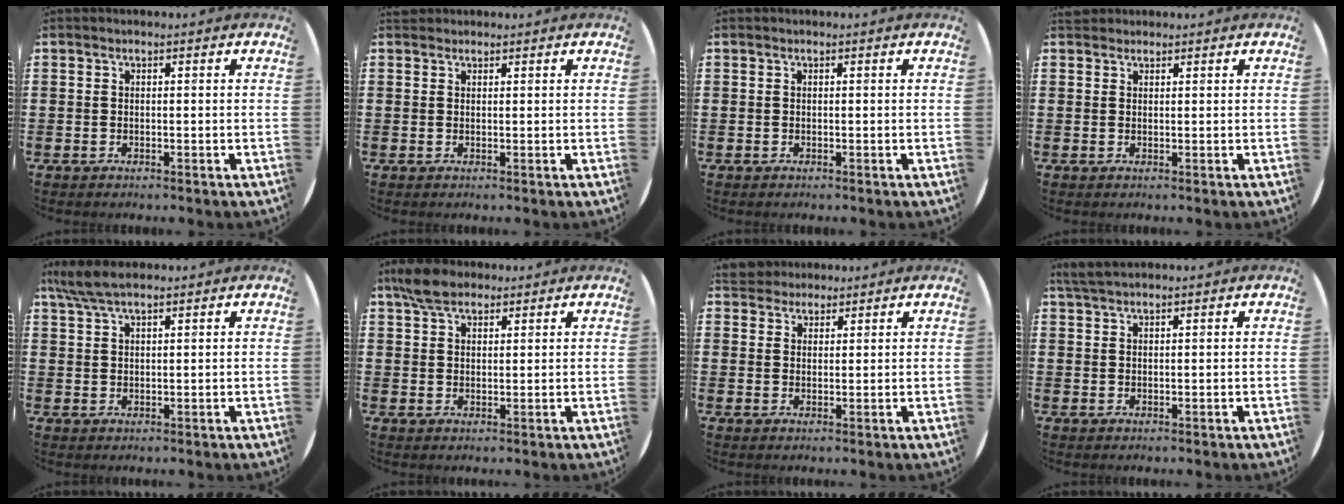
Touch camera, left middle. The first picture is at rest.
{"total": 0.8, "force": [0.7, 0.2, -0.1], "torque": [0.001, 0.004, 0.014]}
{"total": 0.0}
{"total": 1.1, "force": [1.0, 0.4, 0.0], "torque": [-0.001, 0.003, 0.020]}
{"total": 4.4, "force": [3.5, 1.0, 2.6], "torque": [-0.058, 0.001, 0.065]}
{"total": 4.4, "force": [3.5, 2.0, 1.8], "torque": [-0.037, 0.003, 0.065]}
{"total": 3.1, "force": [2.9, 1.2, -0.1], "torque": [0.002, -0.002, 0.055]}
{"total": 2.2, "force": [1.9, 0.3, 0.9], "torque": [-0.021, 0.004, 0.036]}